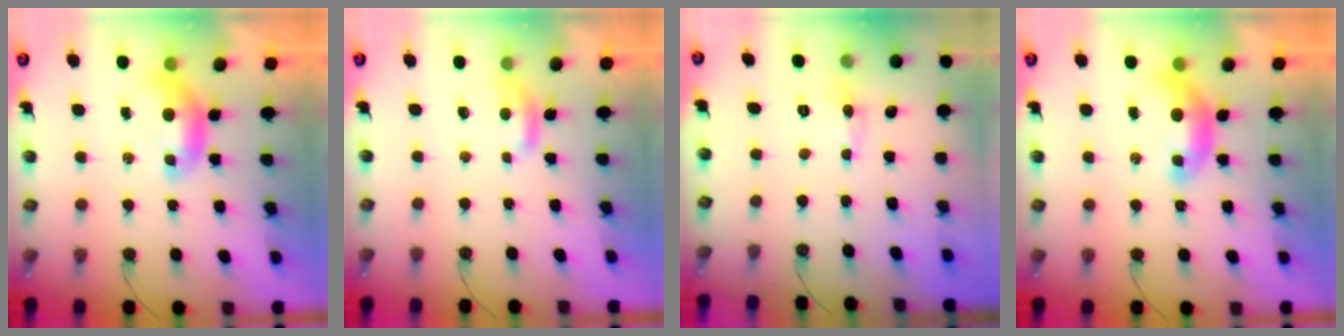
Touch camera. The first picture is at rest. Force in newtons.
{"total": 1.9, "press": 1.8, "slide": 0.4}
{"total": 1.0, "press": 0.9, "slide": 0.6}
{"total": 1.3, "press": 1.1, "slide": 0.6}